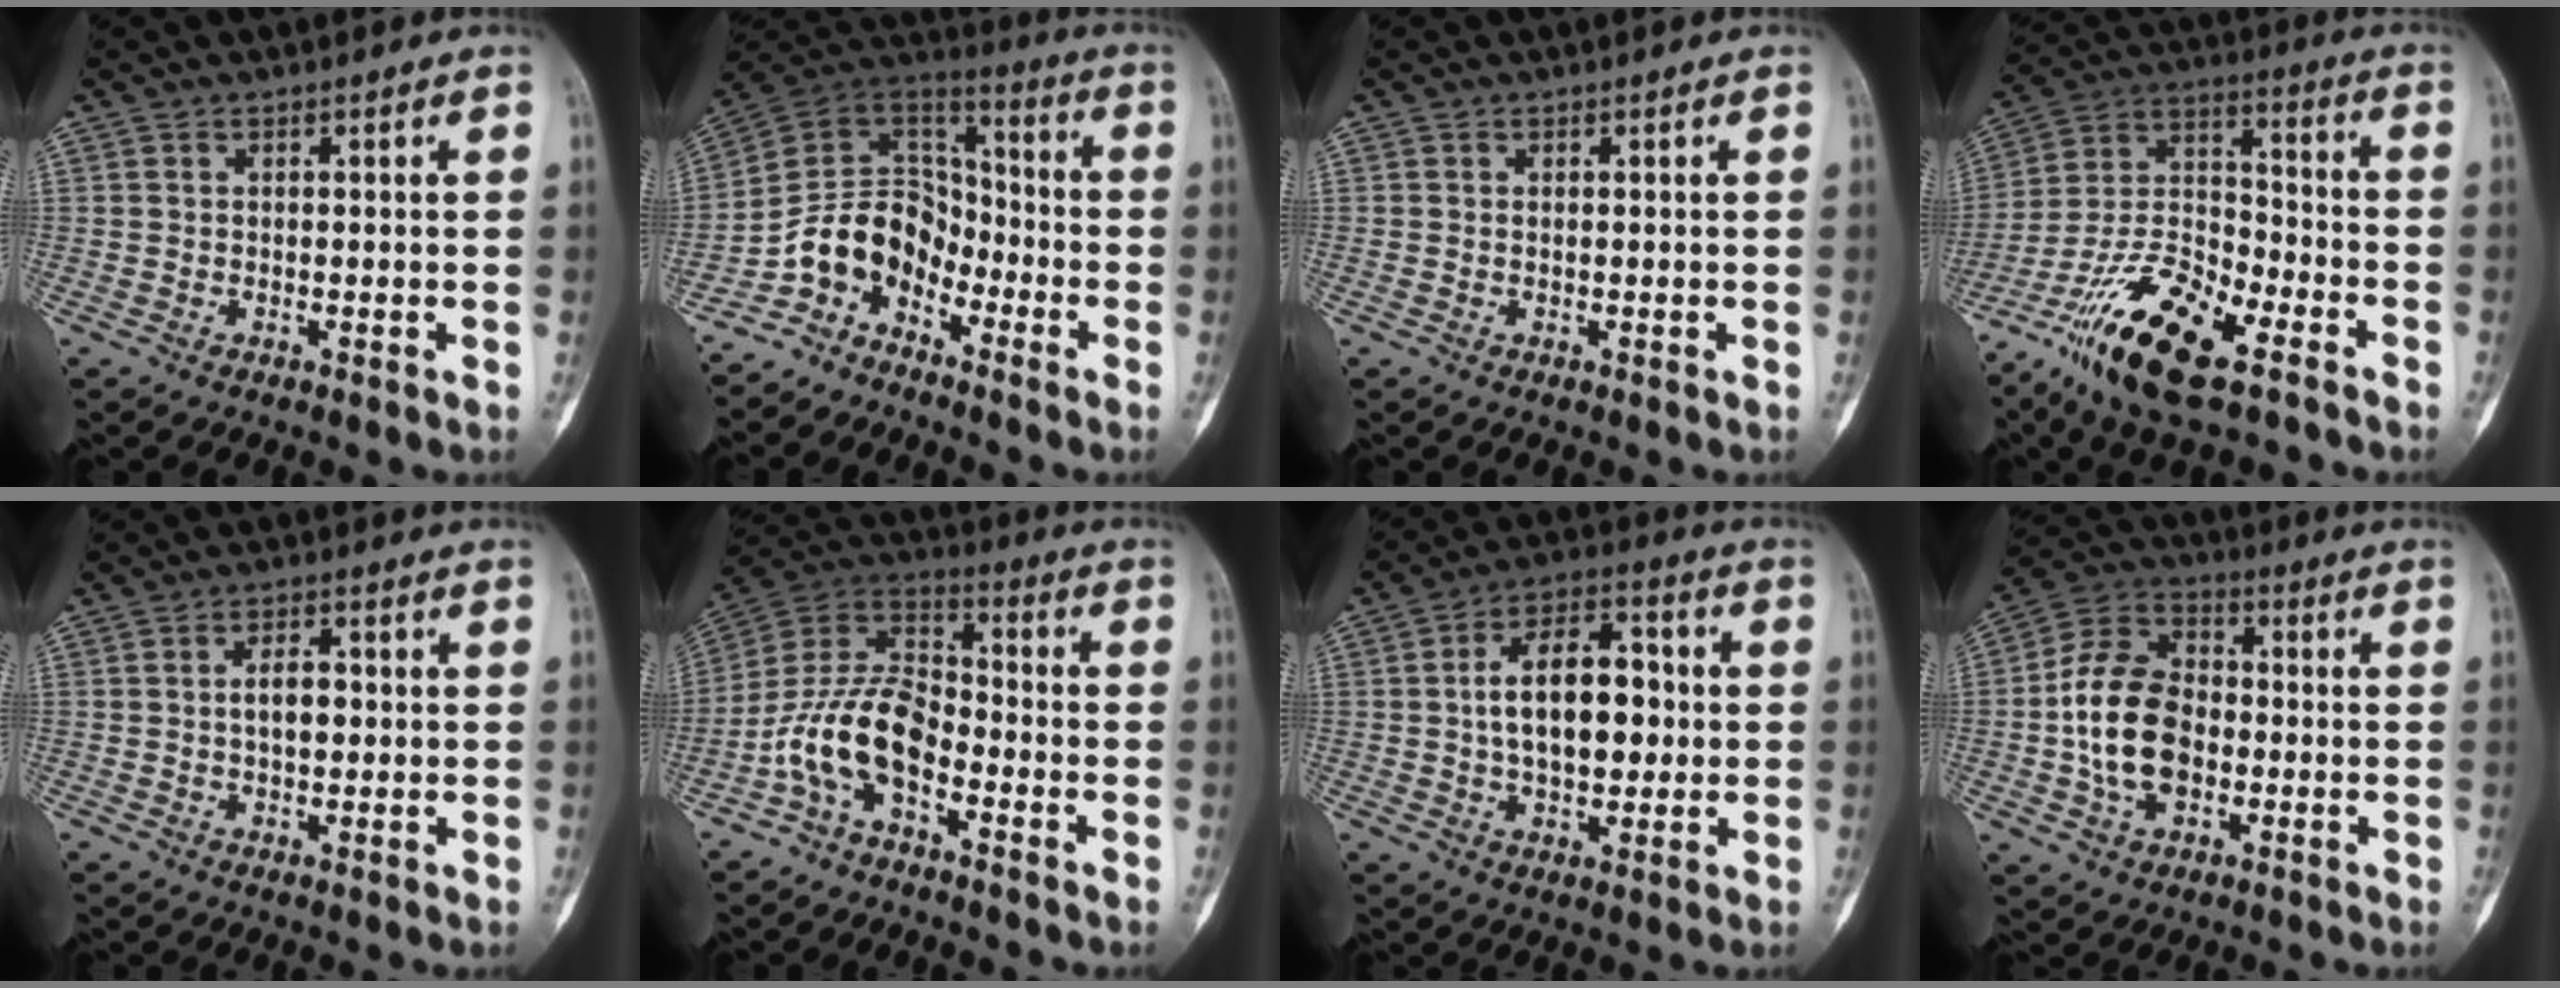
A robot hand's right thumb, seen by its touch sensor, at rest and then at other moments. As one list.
[{"total": 12.0, "force": [-7.4, 8.0, 4.8], "torque": [-0.063, 0.097, -0.157]}, {"total": 0.0}, {"total": 18.3, "force": [-11.5, 6.7, 12.6], "torque": [-0.232, 0.067, -0.212]}, {"total": 4.5, "force": [0.2, 2.5, 3.8], "torque": [-0.057, 0.007, 0.000]}, {"total": 13.0, "force": [-5.4, 7.1, 9.5], "torque": [-0.179, 0.064, -0.113]}, {"total": 14.4, "force": [0.6, 8.2, 11.8], "torque": [-0.167, 0.023, 0.005]}, {"total": 15.1, "force": [-2.1, 10.2, 11.0], "torque": [-0.191, 0.028, -0.040]}]